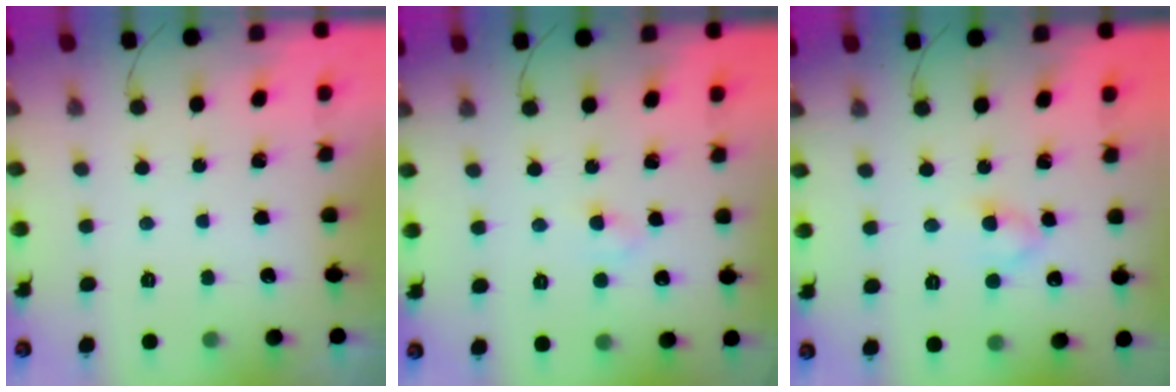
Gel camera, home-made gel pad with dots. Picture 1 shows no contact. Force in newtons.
{"total": 2.4, "press": 2.2, "slide": 1.0}
{"total": 3.1, "press": 2.8, "slide": 1.3}